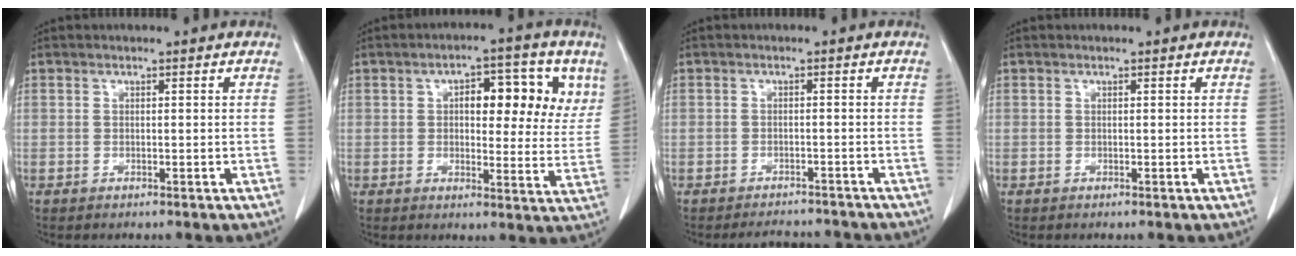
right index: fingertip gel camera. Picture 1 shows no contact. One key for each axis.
{"total": 11.5, "fx": 4.3, "fy": 5.1, "fz": 9.4, "tx": -0.108, "ty": 0.022, "tz": 0.055}
{"total": 5.0, "fx": -4.7, "fy": 1.7, "fz": 0.1, "tx": 0.005, "ty": 0.002, "tz": -0.061}
{"total": 0.0}